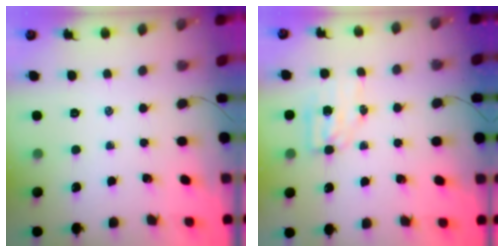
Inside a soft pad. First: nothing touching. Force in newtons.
{"total": 5.0, "press": 4.9, "slide": 0.6}